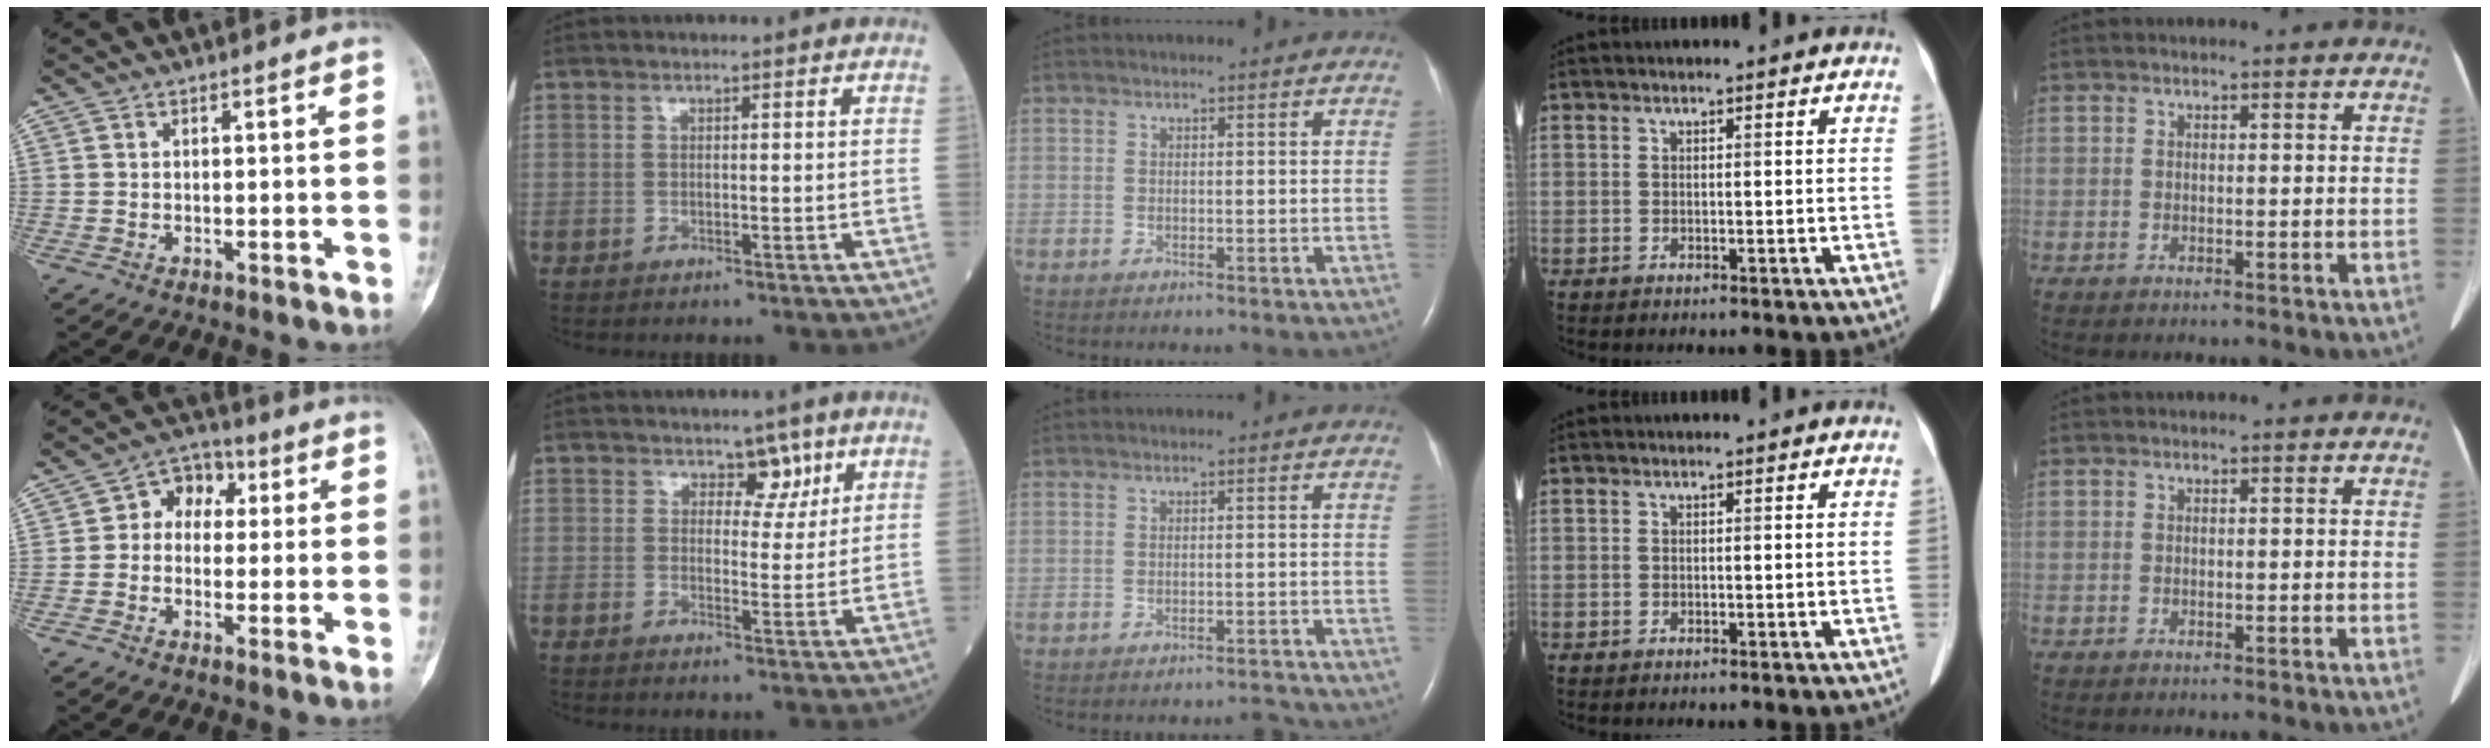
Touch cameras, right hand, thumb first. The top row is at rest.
{"thumb": {"total": 7.1, "force": [0.9, 5.5, 4.5], "torque": [-0.031, 0.020, 0.000]}, "index": {"total": 3.7, "force": [2.3, 2.2, 1.9], "torque": [-0.012, -0.002, 0.031]}, "middle": {"total": 2.3, "force": [-2.2, -0.4, -0.1], "torque": [0.002, -0.003, -0.026]}}